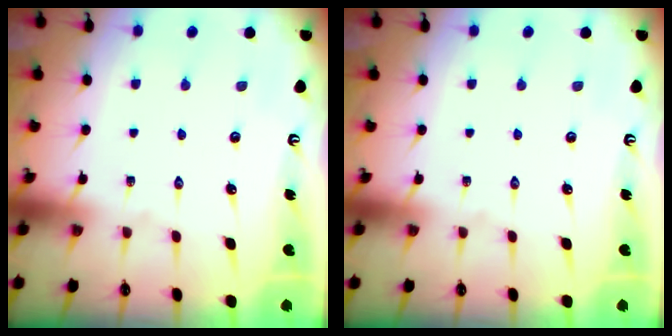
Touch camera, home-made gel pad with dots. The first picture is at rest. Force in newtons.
{"total": 0.0}